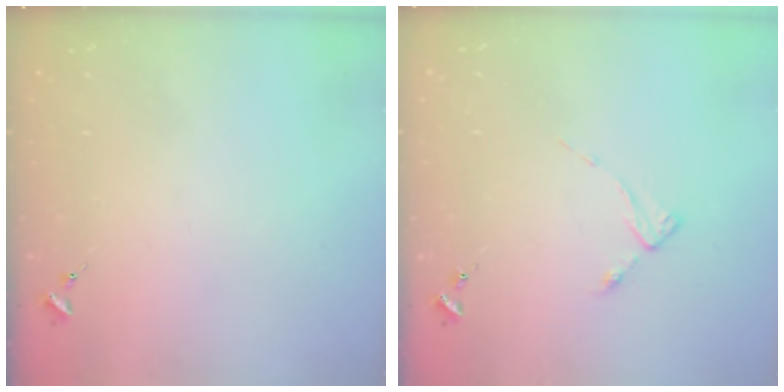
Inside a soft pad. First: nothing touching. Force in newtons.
{"total": 2.7, "press": 2.7, "slide": 0.4}